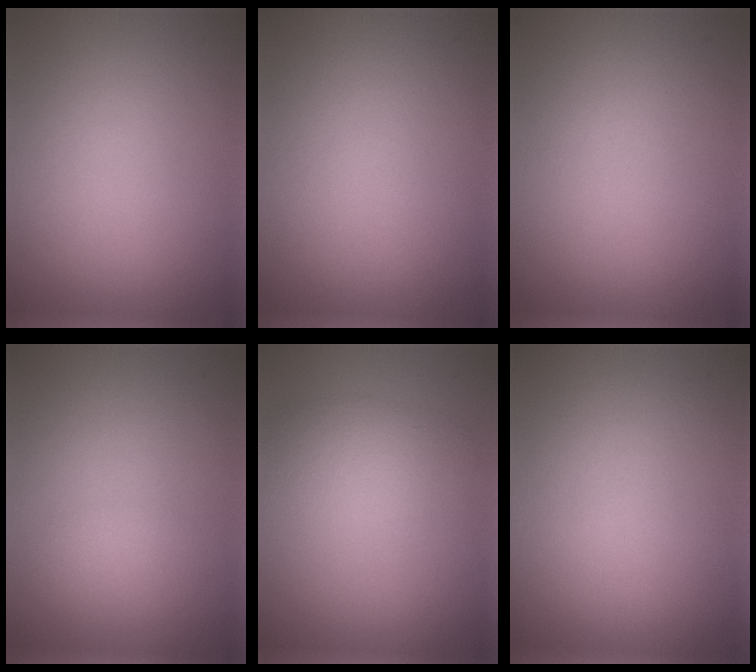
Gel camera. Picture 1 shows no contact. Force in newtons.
{"total": 0.0}
{"total": 0.0}
{"total": 0.9, "press": 0.9, "slide": 0.1}
{"total": 3.5, "press": 3.5, "slide": 0.1}
{"total": 0.0}